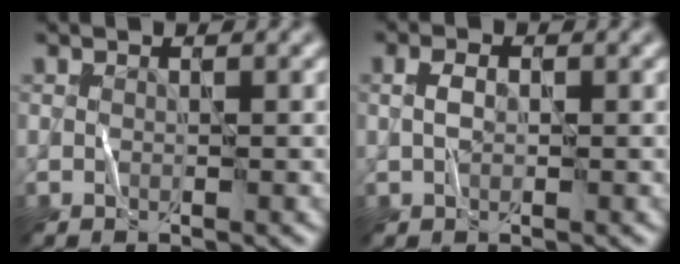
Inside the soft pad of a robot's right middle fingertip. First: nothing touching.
{"total": 1.4, "force": [0.0, 1.0, 1.0], "torque": [-0.024, 0.003, -0.001]}